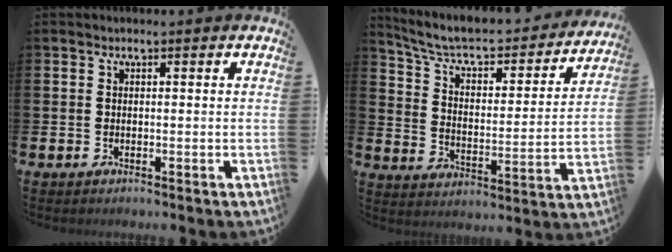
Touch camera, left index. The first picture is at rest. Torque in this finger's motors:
{"motor_torque": [-0.14, -0.97, 0.61, 0.20]}